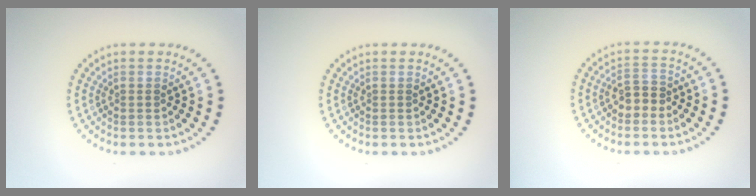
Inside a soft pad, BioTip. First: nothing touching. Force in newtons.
{"total": 0.0}
{"total": 2.0, "press": 1.9, "slide": 0.6}